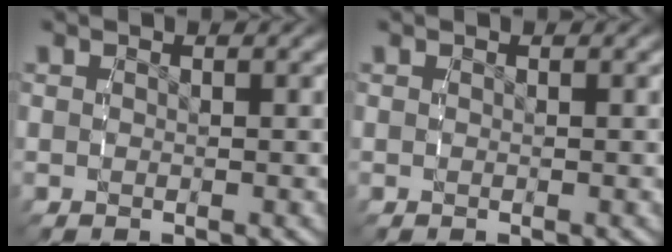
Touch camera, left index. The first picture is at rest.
{"total": 0.0}